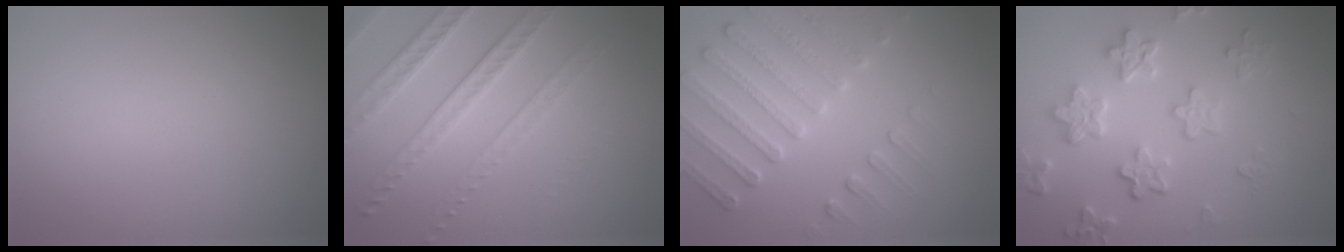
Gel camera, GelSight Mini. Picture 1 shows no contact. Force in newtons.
{"total": 4.0, "press": 3.7, "slide": 1.6}
{"total": 4.4, "press": 4.3, "slide": 1.2}
{"total": 5.0, "press": 4.2, "slide": 2.7}